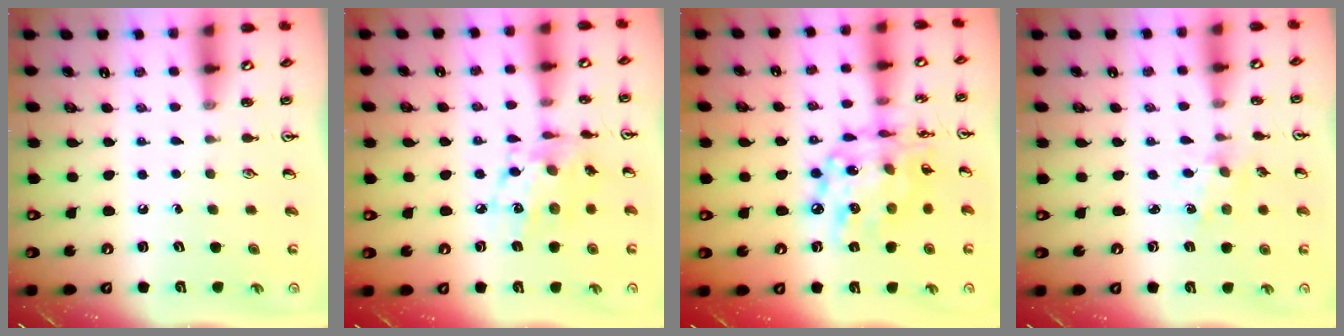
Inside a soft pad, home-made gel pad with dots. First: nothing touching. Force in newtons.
{"total": 11.7, "press": 11.7, "slide": 0.6}
{"total": 15.3, "press": 15.3, "slide": 1.1}
{"total": 1.5, "press": 1.4, "slide": 0.1}